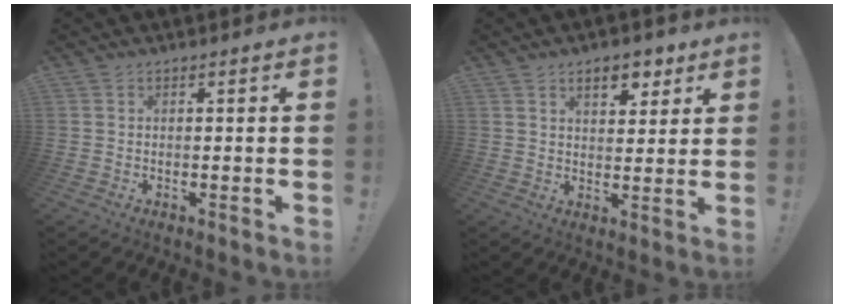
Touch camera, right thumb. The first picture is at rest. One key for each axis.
{"total": 7.6, "fx": 4.5, "fy": 4.2, "fz": 4.5, "tx": -0.057, "ty": -0.014, "tz": 0.078}